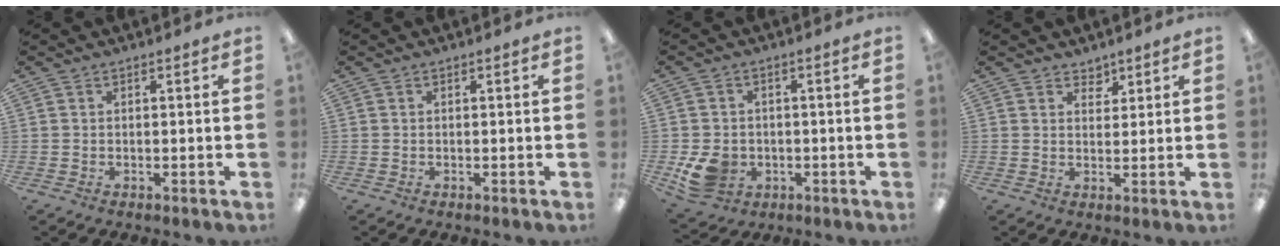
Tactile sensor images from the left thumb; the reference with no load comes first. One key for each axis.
{"total": 0.0}
{"total": 8.1, "fx": -2.1, "fy": 6.6, "fz": 4.1, "tx": -0.085, "ty": 0.007, "tz": -0.036}
{"total": 3.0, "fx": 2.5, "fy": 1.7, "fz": 0.1, "tx": 0.008, "ty": -0.015, "tz": 0.044}